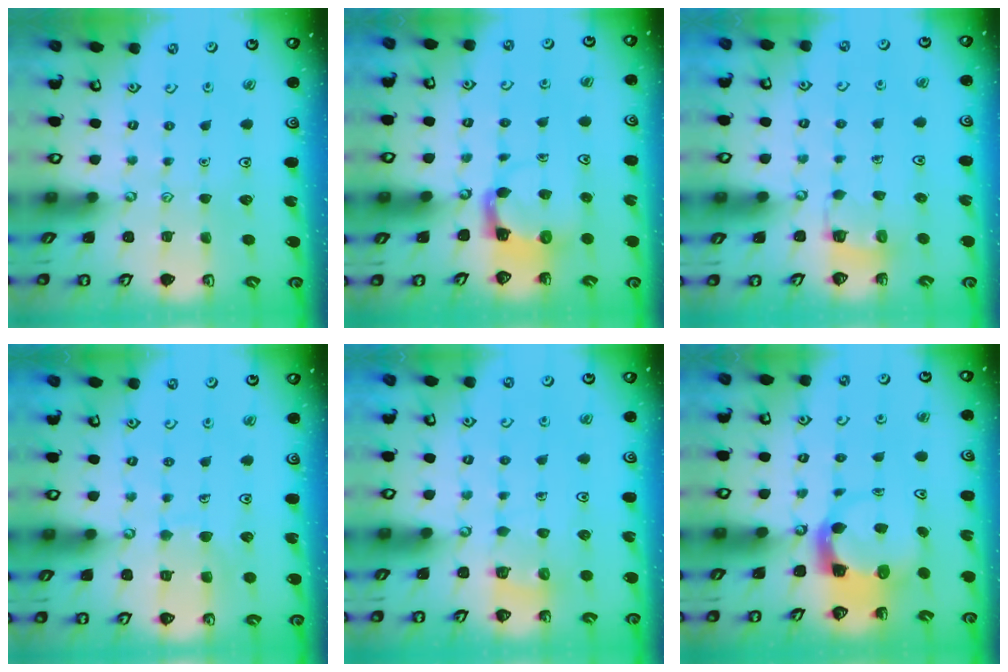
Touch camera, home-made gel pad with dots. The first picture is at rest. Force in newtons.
{"total": 4.0, "press": 3.9, "slide": 0.7}
{"total": 2.8, "press": 2.8, "slide": 0.2}
{"total": 7.3, "press": 7.3, "slide": 0.7}
{"total": 4.7, "press": 4.7, "slide": 0.3}
{"total": 3.8, "press": 3.8, "slide": 0.6}